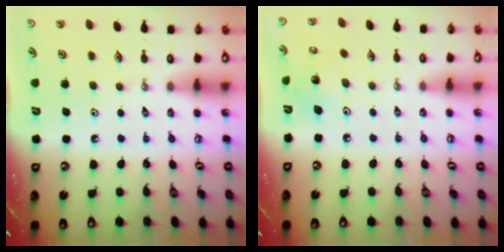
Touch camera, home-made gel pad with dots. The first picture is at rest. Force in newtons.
{"total": 6.1, "press": 5.6, "slide": 2.4}